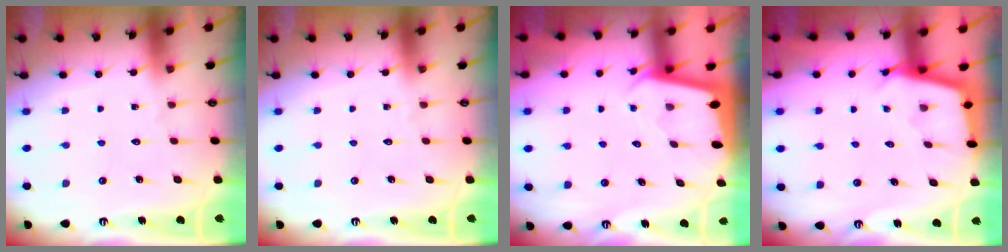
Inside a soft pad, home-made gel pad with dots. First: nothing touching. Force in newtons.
{"total": 0.0}
{"total": 1.9, "press": 1.9, "slide": 0.1}
{"total": 2.3, "press": 2.3, "slide": 0.2}